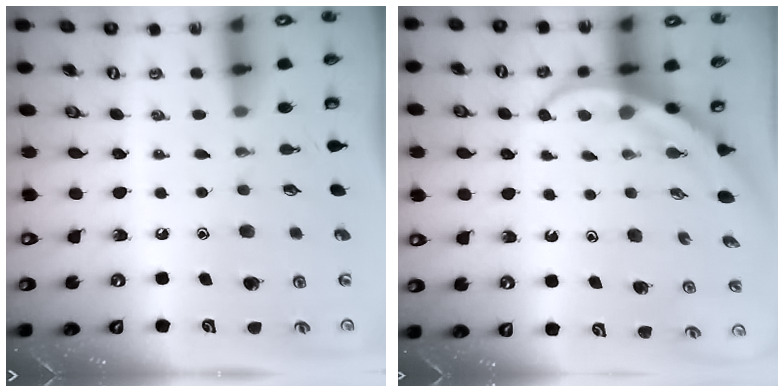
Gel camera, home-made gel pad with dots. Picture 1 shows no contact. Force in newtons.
{"total": 4.0, "press": 3.9, "slide": 0.4}